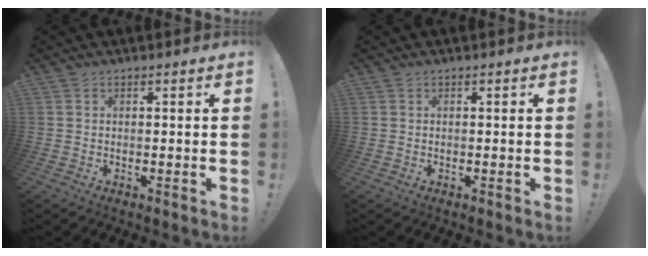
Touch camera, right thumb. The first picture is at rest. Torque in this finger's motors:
{"motor_torque": [0.00, 0.00, 0.00, 0.00, 0.00]}